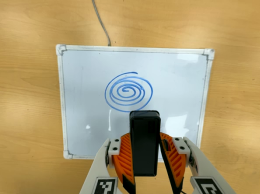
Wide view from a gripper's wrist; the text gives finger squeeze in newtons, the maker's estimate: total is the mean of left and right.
{"total": 5.0, "left": 4.4, "right": 5.7}